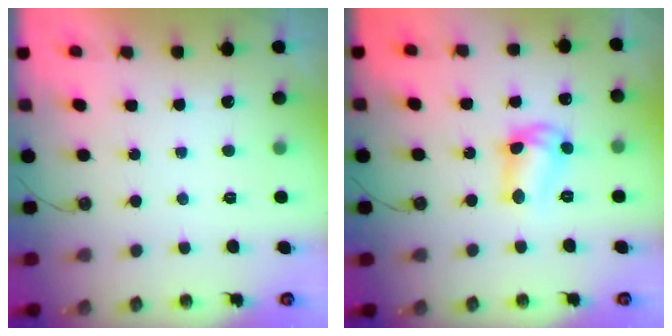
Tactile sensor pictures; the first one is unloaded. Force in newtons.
{"total": 10.5, "press": 10.4, "slide": 0.7}